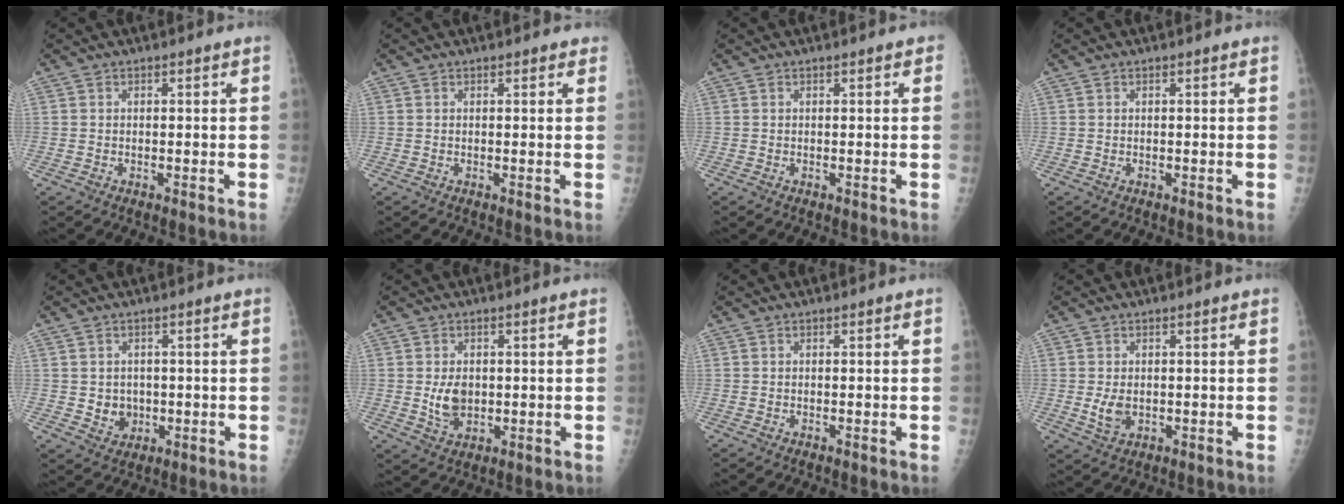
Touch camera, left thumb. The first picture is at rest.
{"total": 1.2, "force": [1.0, 0.6, 0.5], "torque": [0.003, 0.000, 0.008]}
{"total": 0.7, "force": [0.4, 0.4, 0.5], "torque": [-0.003, 0.001, 0.001]}
{"total": 0.0}
{"total": 4.0, "force": [-0.2, 3.6, 1.7], "torque": [-0.008, 0.000, 0.008]}
{"total": 5.0, "force": [0.1, 3.6, 3.5], "torque": [-0.048, -0.007, 0.012]}
{"total": 0.0}
{"total": 3.4, "force": [-0.2, 2.3, 2.5], "torque": [-0.042, -0.008, 0.005]}